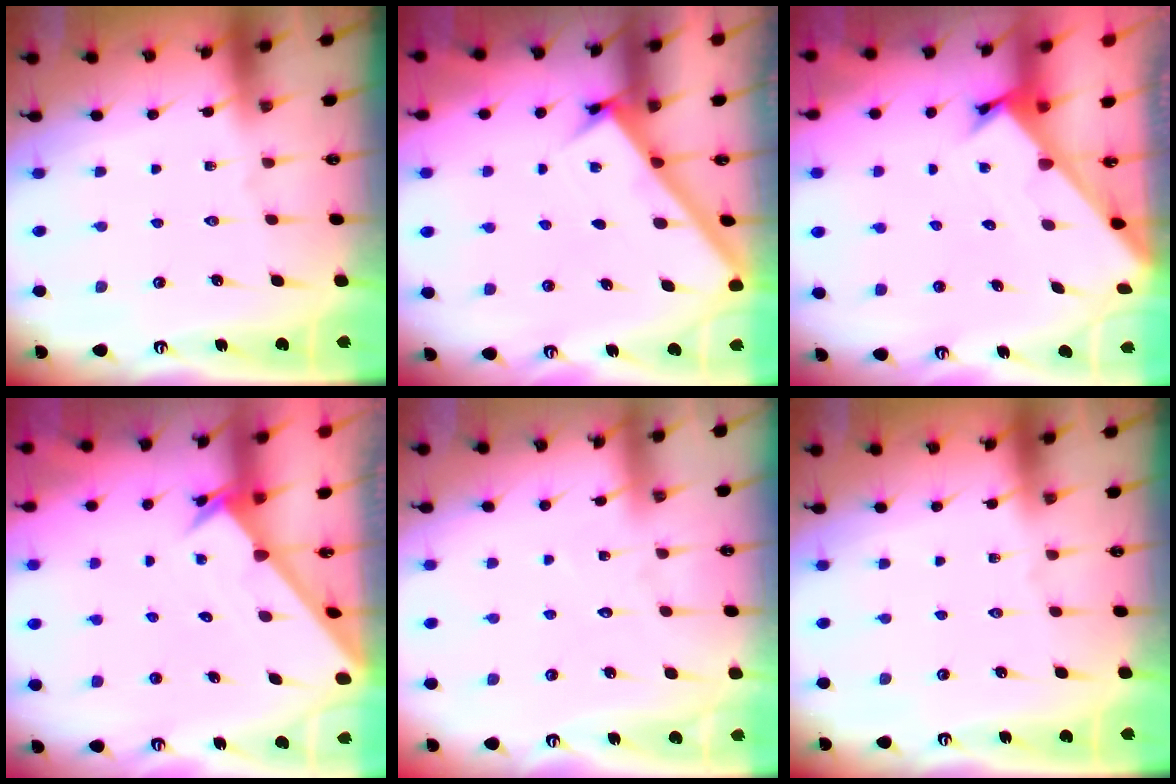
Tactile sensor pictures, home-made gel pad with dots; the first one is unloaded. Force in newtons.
{"total": 2.9, "press": 2.9, "slide": 0.2}
{"total": 2.3, "press": 2.3, "slide": 0.2}
{"total": 2.3, "press": 2.3, "slide": 0.2}
{"total": 3.4, "press": 3.4, "slide": 0.4}
{"total": 0.0}